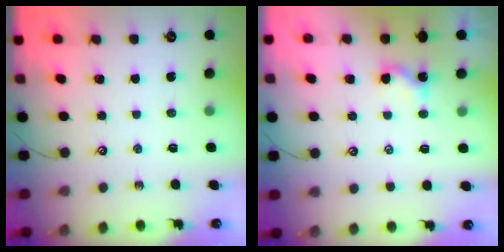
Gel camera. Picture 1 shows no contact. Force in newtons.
{"total": 1.6, "press": 1.5, "slide": 0.3}